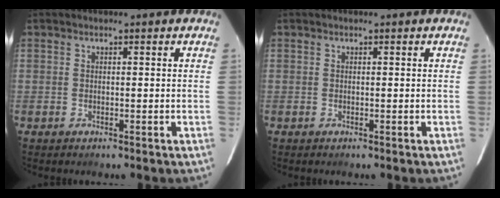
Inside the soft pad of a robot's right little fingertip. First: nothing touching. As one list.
[{"total": 0.0}]